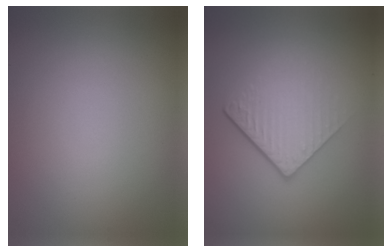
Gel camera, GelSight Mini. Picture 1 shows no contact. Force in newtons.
{"total": 4.4, "press": 2.7, "slide": 3.4}